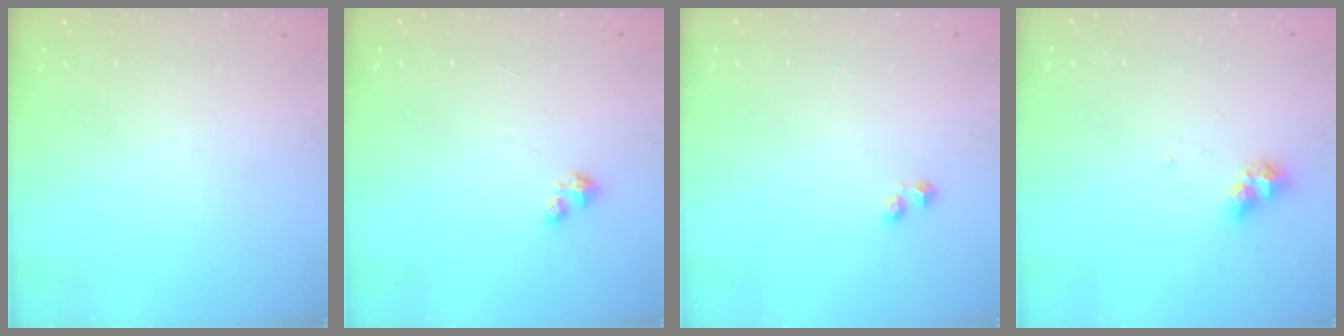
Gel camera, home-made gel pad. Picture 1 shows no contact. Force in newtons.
{"total": 1.7, "press": 1.6, "slide": 0.3}
{"total": 1.6, "press": 1.4, "slide": 0.6}
{"total": 6.7, "press": 6.7, "slide": 0.2}